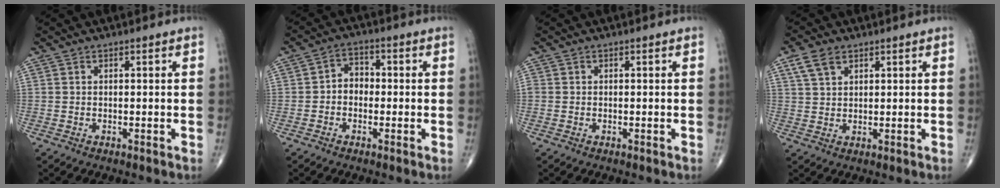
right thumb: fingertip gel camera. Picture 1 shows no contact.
{"total": 4.0, "force": [-0.7, 3.2, 2.3], "torque": [-0.017, 0.020, -0.024]}
{"total": 0.6, "force": [0.0, 0.6, 0.2], "torque": [0.003, 0.002, -0.001]}
{"total": 4.4, "force": [2.5, 2.7, 2.5], "torque": [-0.045, 0.000, 0.052]}